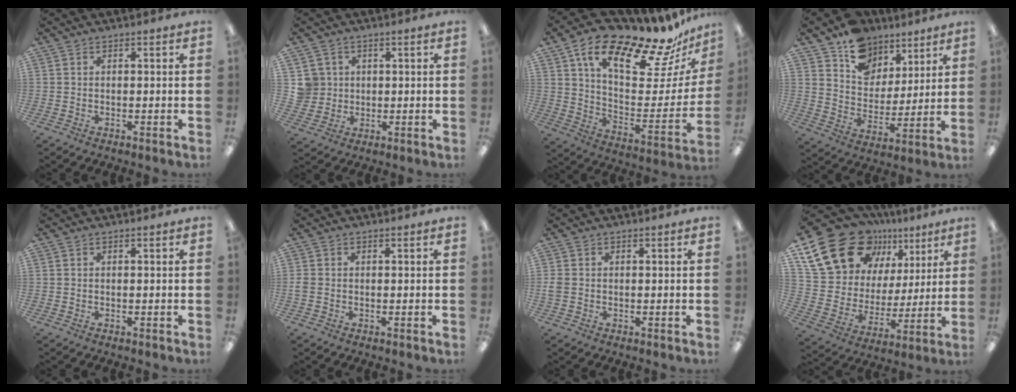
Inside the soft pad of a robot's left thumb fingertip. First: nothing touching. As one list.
[{"total": 5.3, "force": [1.4, 5.1, 0.4], "torque": [-0.010, 0.004, 0.028]}, {"total": 20.8, "force": [16.3, 6.2, 11.3], "torque": [-0.177, -0.119, 0.269]}, {"total": 12.4, "force": [8.7, 8.4, 3.1], "torque": [-0.062, -0.059, 0.167]}, {"total": 0.0}, {"total": 1.2, "force": [-0.3, 1.0, 0.7], "torque": [-0.012, 0.002, -0.004]}, {"total": 1.7, "force": [-0.2, 1.3, 1.0], "torque": [-0.017, 0.005, -0.003]}, {"total": 23.3, "force": [13.7, 15.3, 11.1], "torque": [-0.195, -0.075, 0.260]}]